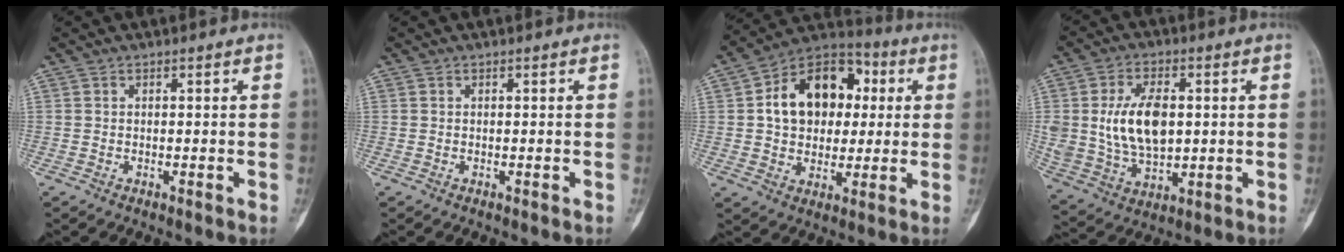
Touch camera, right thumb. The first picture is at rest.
{"total": 0.0}
{"total": 17.2, "force": [3.0, 12.5, 11.5], "torque": [-0.137, 0.019, 0.042]}
{"total": 13.8, "force": [1.7, 8.4, 10.9], "torque": [-0.189, -0.005, 0.042]}